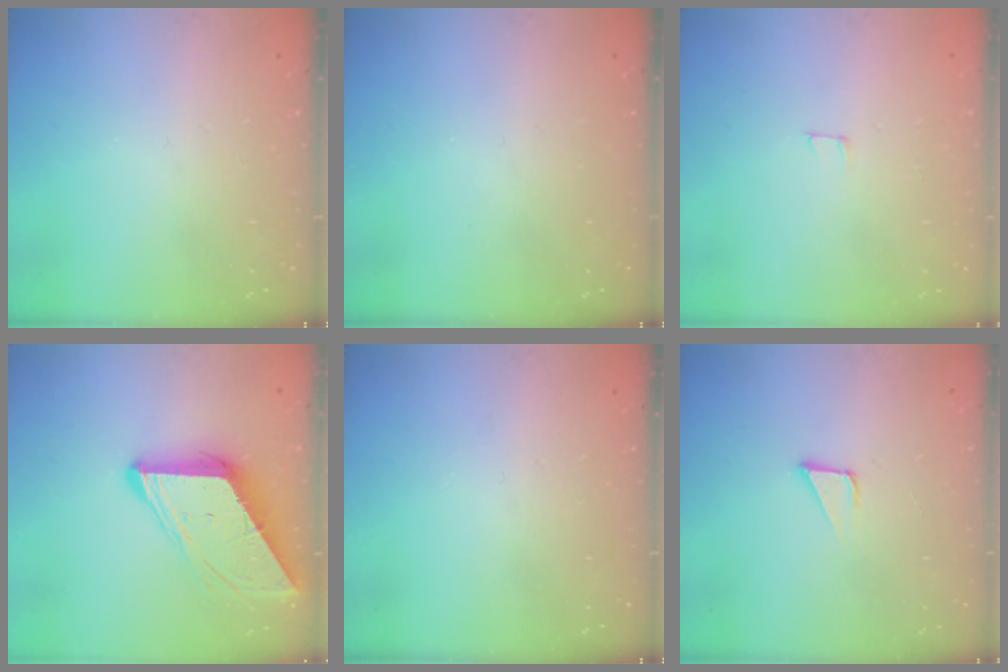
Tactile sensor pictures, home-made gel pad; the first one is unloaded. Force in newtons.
{"total": 0.0}
{"total": 2.5, "press": 2.5, "slide": 0.2}
{"total": 10.3, "press": 10.3, "slide": 0.9}
{"total": 0.0}
{"total": 2.2, "press": 2.2, "slide": 0.2}